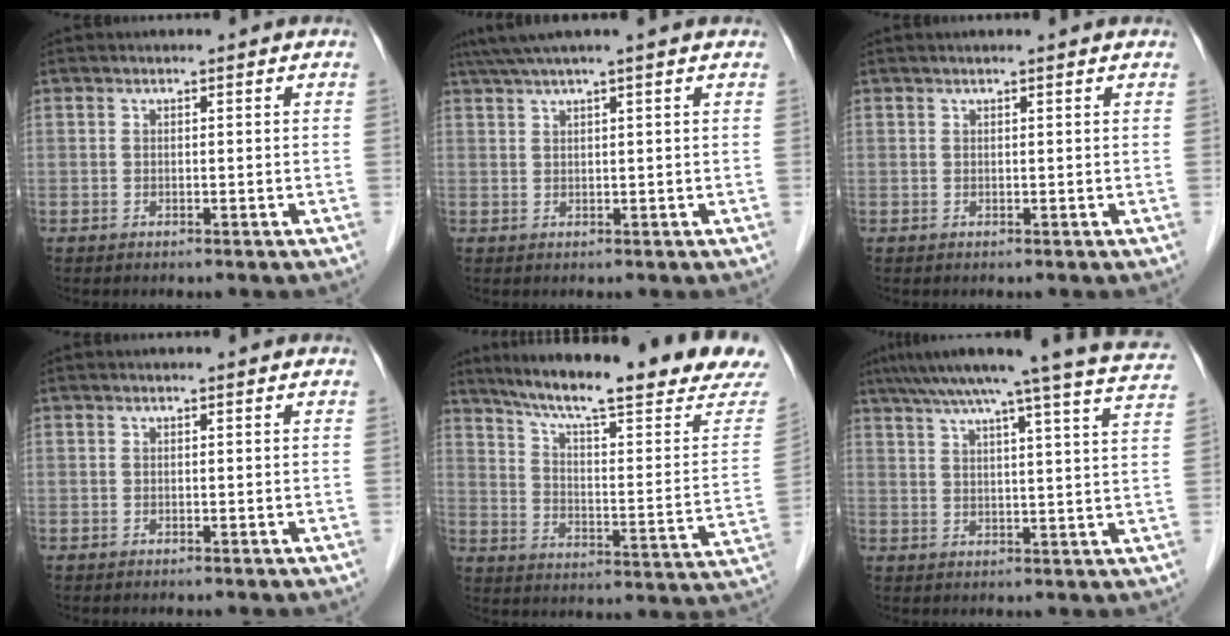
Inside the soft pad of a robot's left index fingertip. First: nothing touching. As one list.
[{"total": 5.0, "force": [3.8, -1.3, 2.9], "torque": [-0.045, 0.028, 0.070]}, {"total": 2.0, "force": [1.7, -0.1, 1.0], "torque": [-0.012, 0.017, 0.021]}, {"total": 0.0}, {"total": 25.2, "force": [21.4, 1.3, 13.3], "torque": [-0.201, -0.056, 0.286]}, {"total": 21.9, "force": [18.7, -0.9, 11.3], "torque": [-0.180, -0.016, 0.234]}]